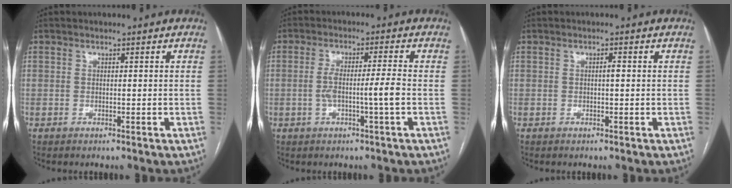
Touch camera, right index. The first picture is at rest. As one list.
[{"total": 5.3, "force": [-1.2, -0.4, 5.2], "torque": [-0.101, 0.009, -0.018]}, {"total": 0.9, "force": [0.0, 0.1, 0.8], "torque": [-0.012, 0.001, -0.001]}]